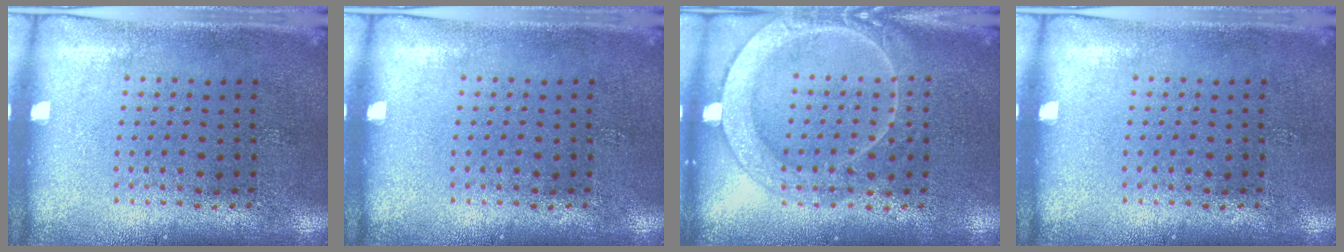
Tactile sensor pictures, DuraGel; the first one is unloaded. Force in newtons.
{"total": 0.0}
{"total": 3.4, "press": 3.3, "slide": 0.5}
{"total": 0.0}